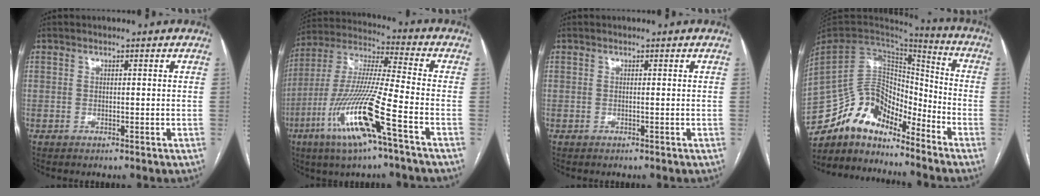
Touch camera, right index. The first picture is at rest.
{"total": 16.8, "force": [-7.6, 0.3, 14.9], "torque": [-0.312, -0.020, -0.146]}
{"total": 0.0}
{"total": 14.2, "force": [-12.5, 5.5, 3.8], "torque": [-0.065, 0.060, -0.229]}